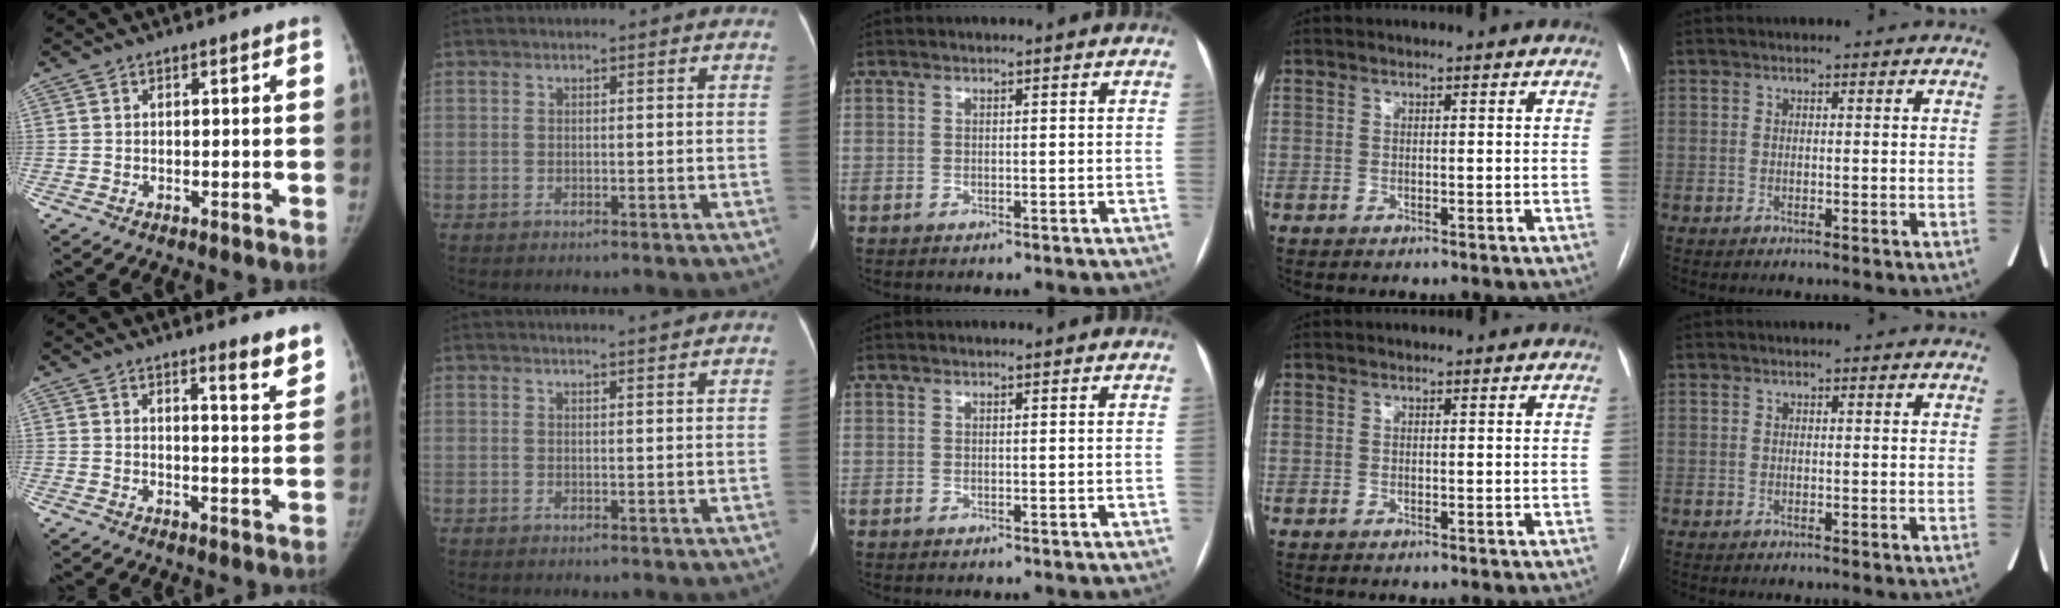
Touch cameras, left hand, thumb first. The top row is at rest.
{"thumb": {"total": 5.4, "force": [4.2, 0.6, 3.3], "torque": [-0.031, -0.035, 0.050]}, "index": {"total": 2.7, "force": [2.4, -0.8, 0.8], "torque": [-0.012, 0.000, 0.034]}}